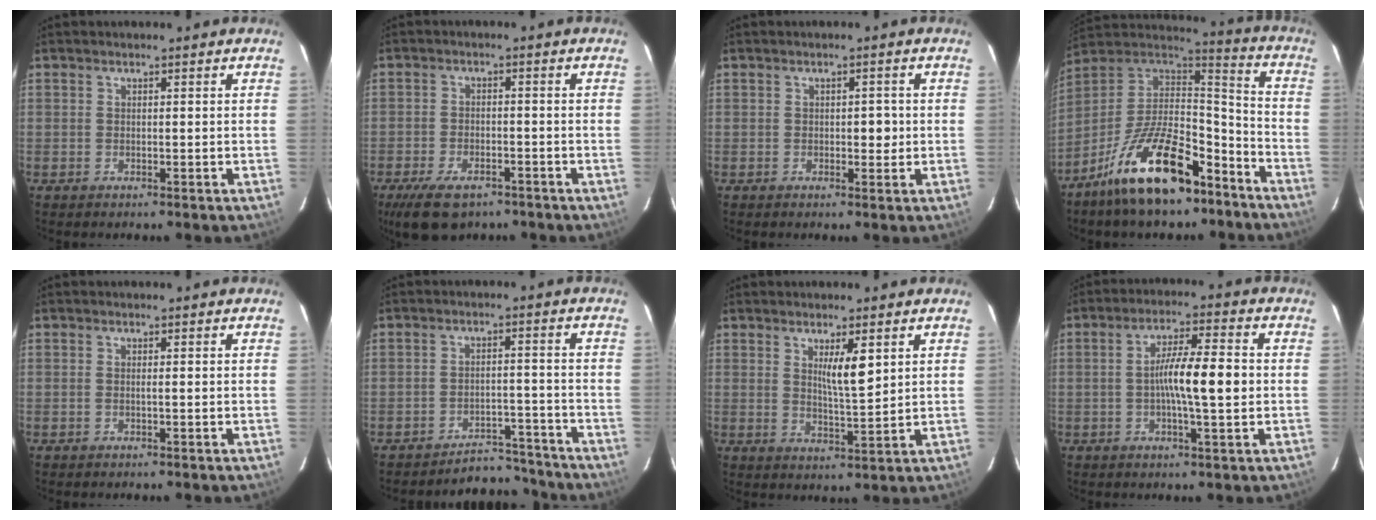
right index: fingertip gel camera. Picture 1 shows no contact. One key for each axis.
{"total": 9.3, "fx": -6.5, "fy": 4.3, "fz": 5.0, "tx": -0.095, "ty": -0.007, "tz": -0.107}
{"total": 2.4, "fx": -0.2, "fy": 1.3, "fz": 2.0, "tx": -0.030, "ty": 0.007, "tz": -0.001}
{"total": 20.4, "fx": -13.6, "fy": 6.9, "fz": 13.6, "tx": -0.254, "ty": 0.015, "tz": -0.240}
{"total": 0.7, "fx": -0.1, "fy": 0.1, "fz": 0.7, "tx": -0.015, "ty": 0.001, "tz": -0.002}
{"total": 7.5, "fx": -7.2, "fy": 2.0, "fz": -0.1, "tx": 0.011, "ty": 0.023, "tz": -0.108}
{"total": 5.5, "fx": 2.1, "fy": 0.9, "fz": 5.0, "tx": -0.087, "ty": -0.008, "tz": 0.040}
{"total": 9.4, "fx": -0.5, "fy": 1.3, "fz": 9.3, "tx": -0.162, "ty": 0.014, "tz": -0.013}